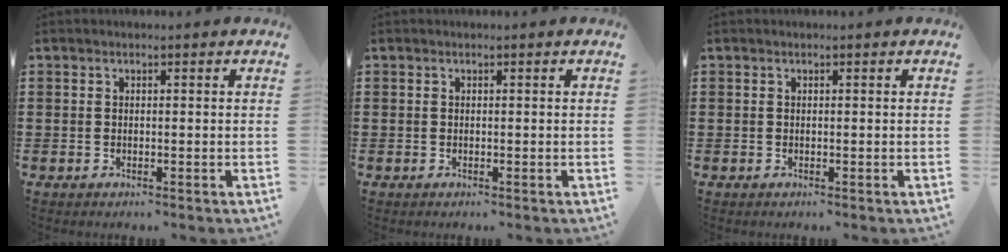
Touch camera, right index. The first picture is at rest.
{"total": 0.0}
{"total": 0.0}